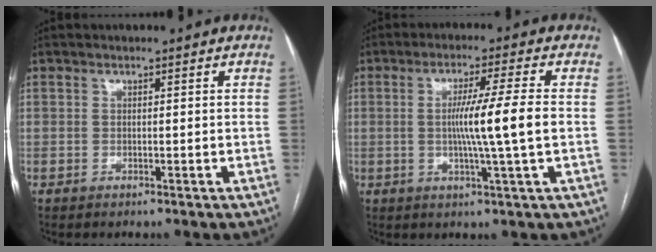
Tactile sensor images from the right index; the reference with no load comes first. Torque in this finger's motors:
{"motor_torque": [1.44, 0.07, 0.68, 0.18]}